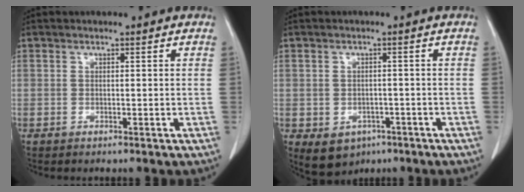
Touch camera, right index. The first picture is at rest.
{"total": 5.7, "force": [-2.8, 4.5, 2.2], "torque": [-0.033, 0.002, -0.030]}